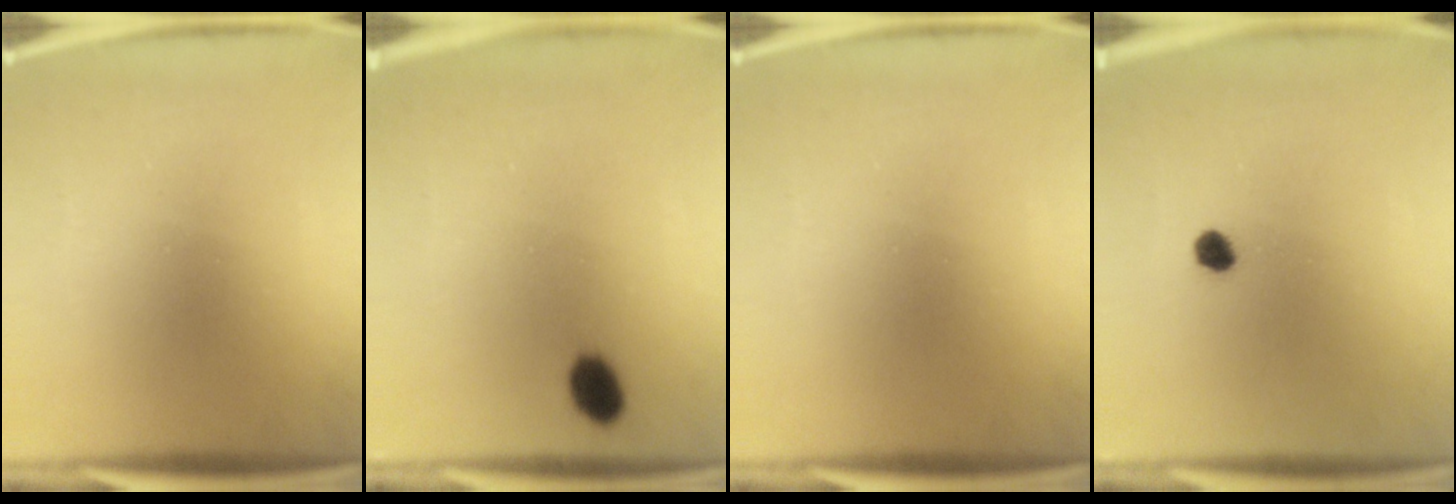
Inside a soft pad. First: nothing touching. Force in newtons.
{"total": 4.4}
{"total": 0.0}
{"total": 2.2}